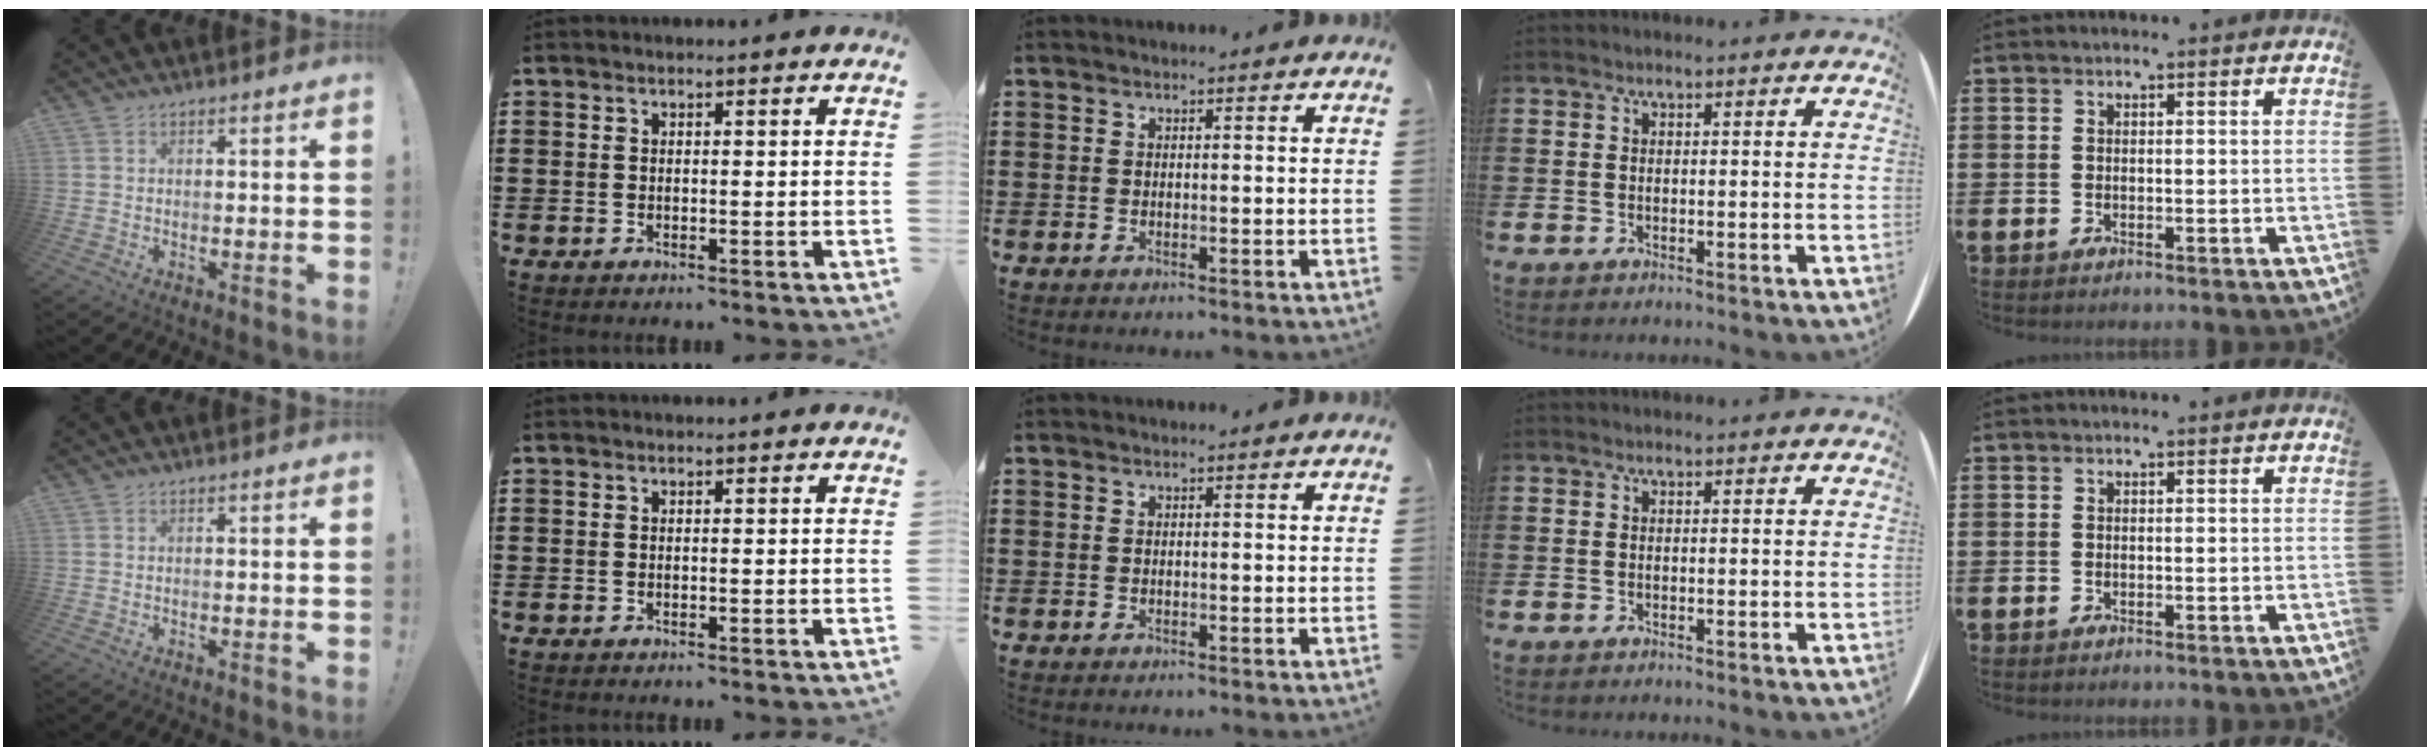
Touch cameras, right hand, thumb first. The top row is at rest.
{}